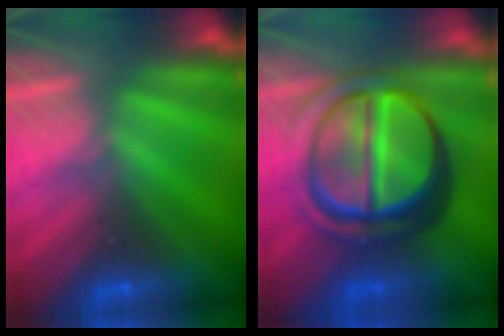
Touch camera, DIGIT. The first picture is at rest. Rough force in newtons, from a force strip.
{"total": 7.1}